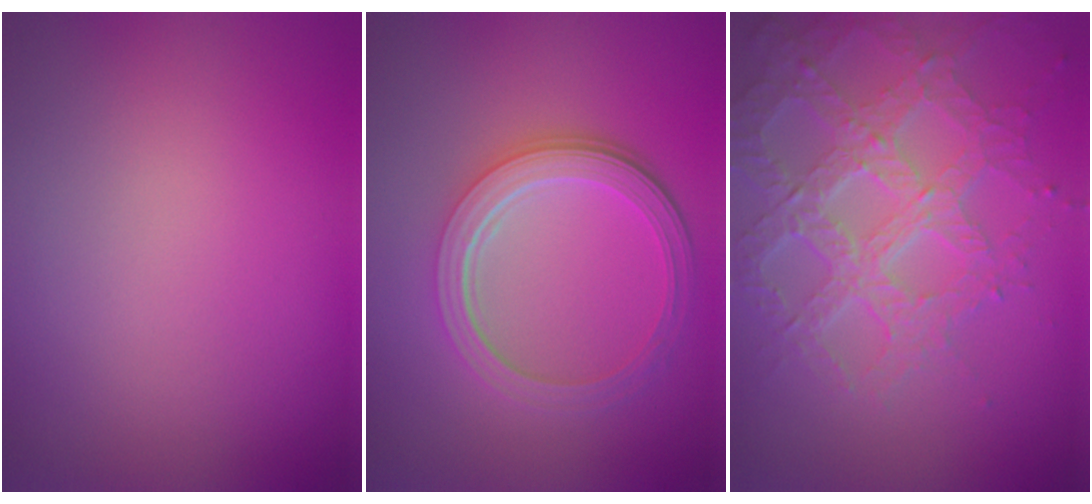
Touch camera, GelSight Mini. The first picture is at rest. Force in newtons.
{"total": 5.4, "press": 3.9, "slide": 3.7}
{"total": 7.5, "press": 5.3, "slide": 5.2}